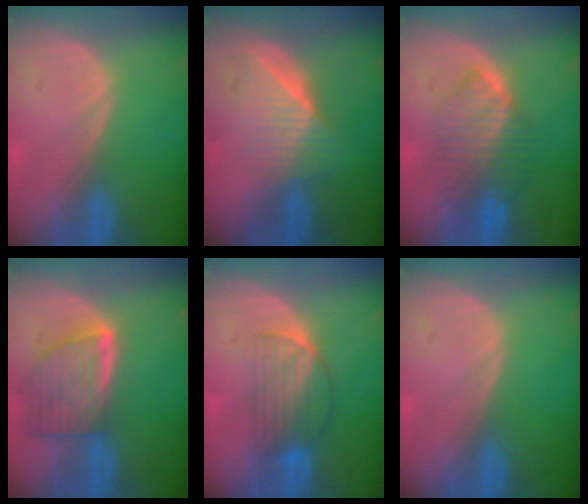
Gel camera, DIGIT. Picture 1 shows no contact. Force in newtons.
{"total": 6.3, "press": 5.8, "slide": 2.6}
{"total": 6.6, "press": 6.6, "slide": 0.2}
{"total": 8.1, "press": 7.3, "slide": 3.4}
{"total": 6.5, "press": 5.7, "slide": 3.2}
{"total": 0.0}